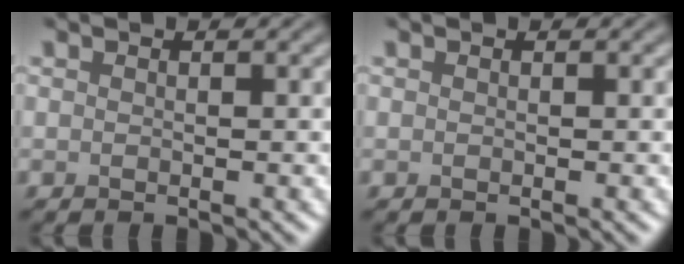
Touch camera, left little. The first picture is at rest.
{"total": 0.0}